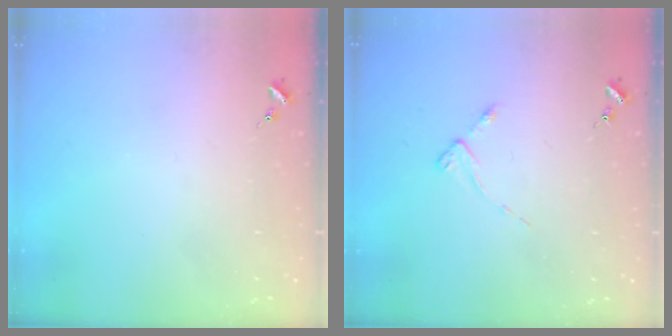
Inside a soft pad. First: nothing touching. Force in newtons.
{"total": 2.8, "press": 2.8, "slide": 0.3}